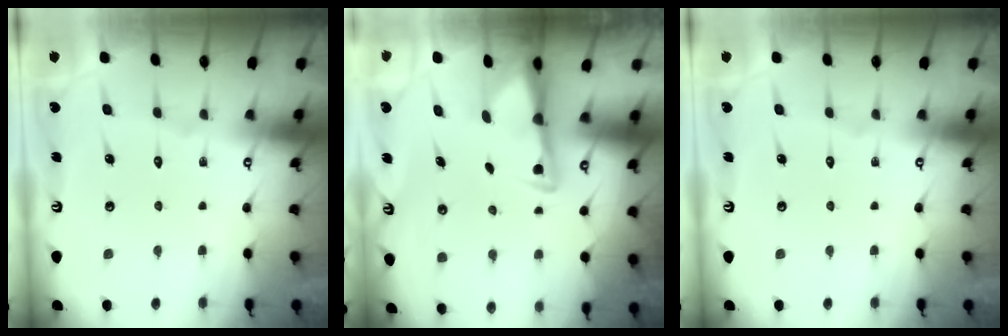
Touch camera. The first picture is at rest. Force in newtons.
{"total": 3.0, "press": 2.9, "slide": 0.5}
{"total": 0.0}